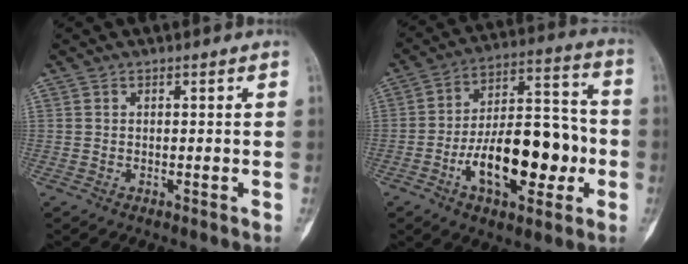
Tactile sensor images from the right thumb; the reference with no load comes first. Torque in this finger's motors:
{"motor_torque": [2.44, 2.32, 1.44, -1.34, 0.16]}